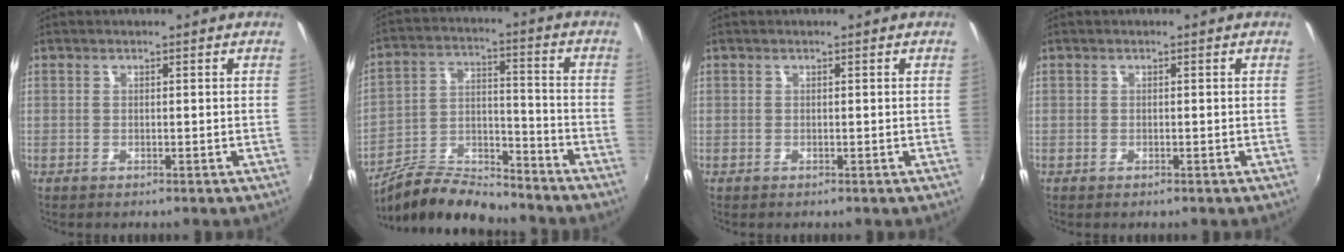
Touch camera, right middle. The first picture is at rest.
{"total": 11.3, "force": [-9.9, 3.7, 4.0], "torque": [-0.083, 0.017, -0.179]}
{"total": 0.0}
{"total": 0.0}